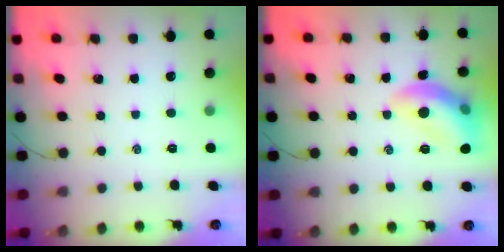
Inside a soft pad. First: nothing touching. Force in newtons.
{"total": 14.0, "press": 14.0, "slide": 1.2}